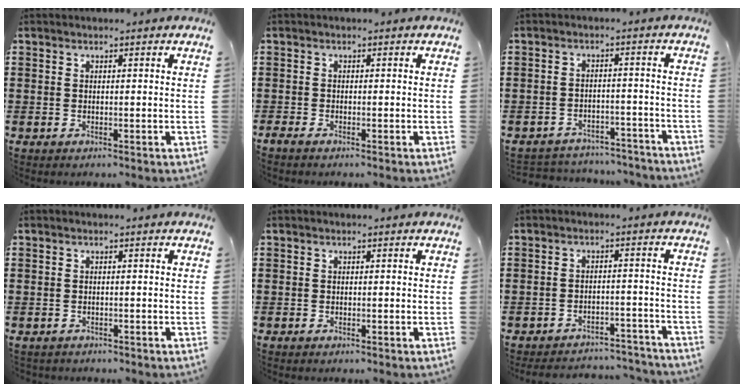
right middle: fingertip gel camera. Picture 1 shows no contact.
{"total": 0.7, "force": [-0.6, 0.1, 0.4], "torque": [-0.009, -0.005, -0.010]}
{"total": 3.6, "force": [-3.6, 0.4, -0.1], "torque": [-0.006, 0.000, -0.076]}
{"total": 0.7, "force": [-0.7, 0.1, -0.1], "torque": [-0.001, 0.000, -0.015]}
{"total": 0.0}
{"total": 4.0, "force": [-3.9, 0.3, 0.4], "torque": [-0.011, 0.001, -0.082]}